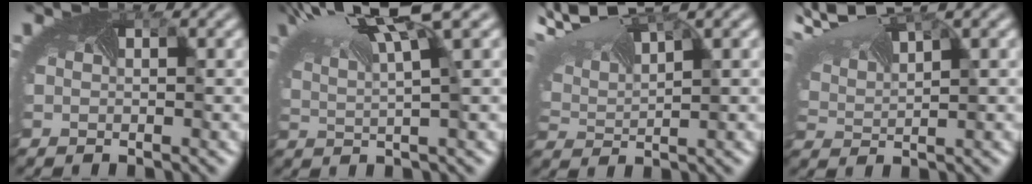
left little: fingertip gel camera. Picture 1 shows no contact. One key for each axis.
{"total": 8.5, "fx": 5.0, "fy": 2.1, "fz": 6.5, "tx": -0.134, "ty": 0.017, "tz": 0.091}
{"total": 8.7, "fx": 5.6, "fy": 3.2, "fz": 5.9, "tx": -0.150, "ty": 0.033, "tz": 0.099}
{"total": 7.9, "fx": 5.5, "fy": 2.6, "fz": 5.1, "tx": -0.138, "ty": 0.027, "tz": 0.098}